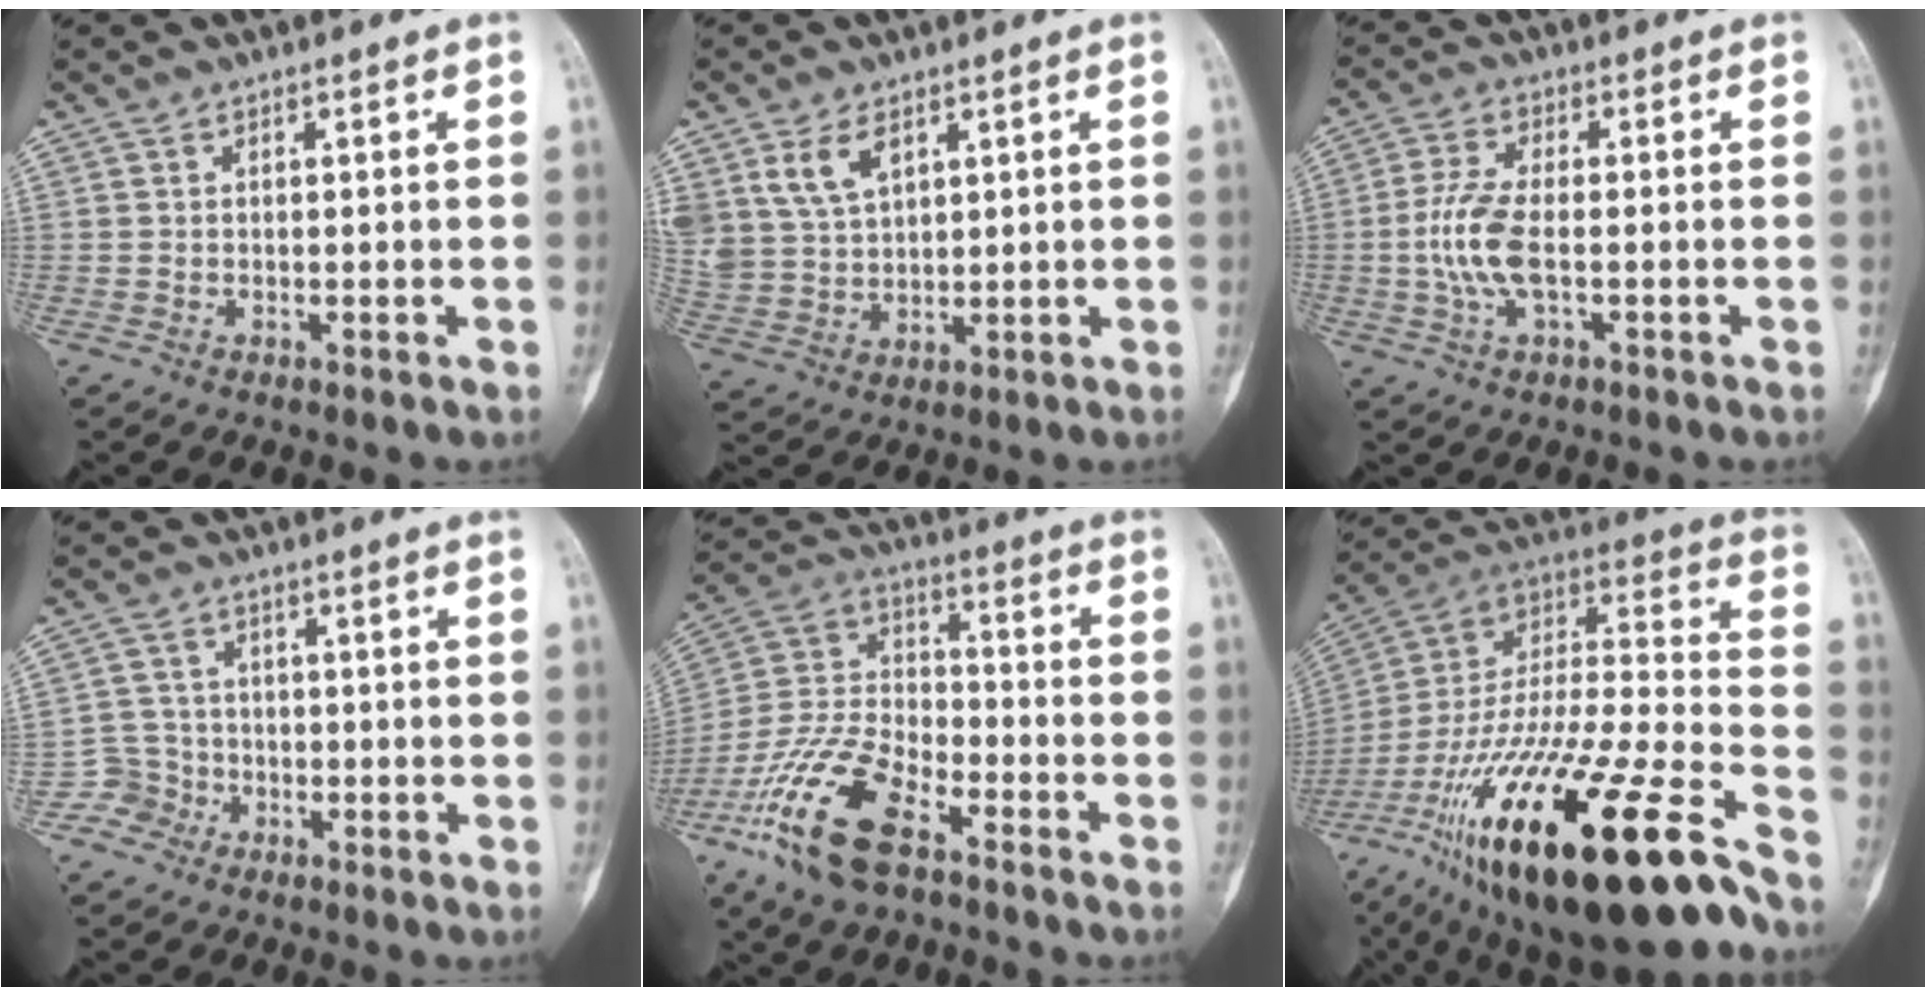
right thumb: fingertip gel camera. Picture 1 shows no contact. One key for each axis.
{"total": 8.6, "fx": 4.4, "fy": 5.2, "fz": 5.2, "tx": -0.095, "ty": -0.011, "tz": 0.101}
{"total": 8.4, "fx": -1.2, "fy": 3.5, "fz": 7.6, "tx": -0.179, "ty": 0.010, "tz": -0.022}
{"total": 4.1, "fx": -2.2, "fy": 3.4, "fz": -0.5, "tx": 0.034, "ty": 0.020, "tz": -0.046}
{"total": 17.7, "fx": -10.2, "fy": 7.6, "fz": 12.3, "tx": -0.254, "ty": 0.045, "tz": -0.203}
{"total": 38.0, "fx": -22.9, "fy": 9.7, "fz": 28.7, "tx": -0.479, "ty": 0.034, "tz": -0.390}